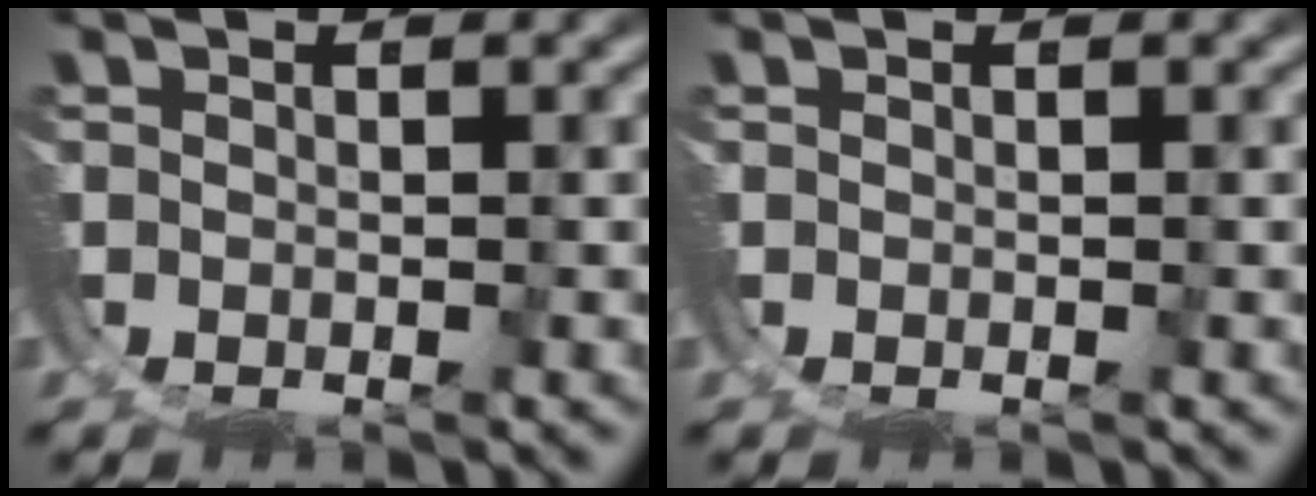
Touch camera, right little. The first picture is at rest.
{"total": 0.0}